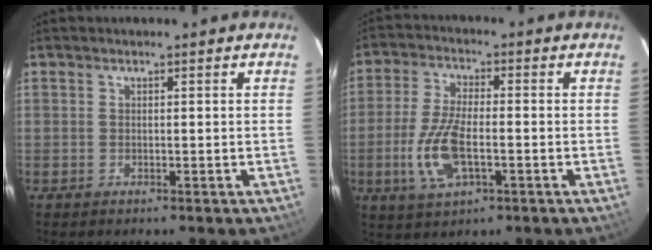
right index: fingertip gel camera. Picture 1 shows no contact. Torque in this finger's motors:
{"motor_torque": [0.44, -0.27, 0.28, 0.08]}